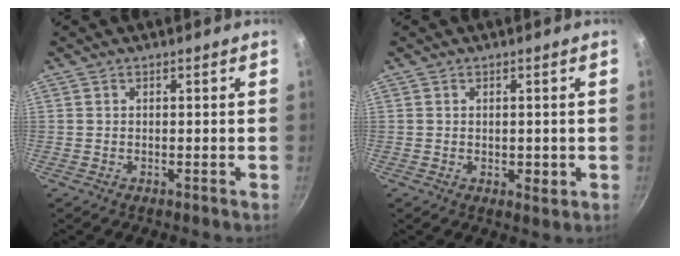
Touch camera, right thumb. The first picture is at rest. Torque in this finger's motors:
{"motor_torque": [-0.30, 0.04, -0.11, 0.05, 0.06]}